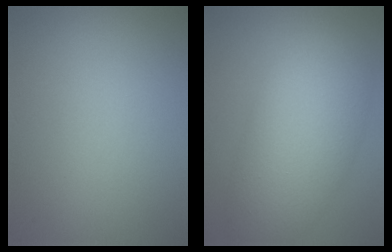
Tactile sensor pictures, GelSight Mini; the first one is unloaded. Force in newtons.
{"total": 7.9, "press": 7.9, "slide": 0.2}